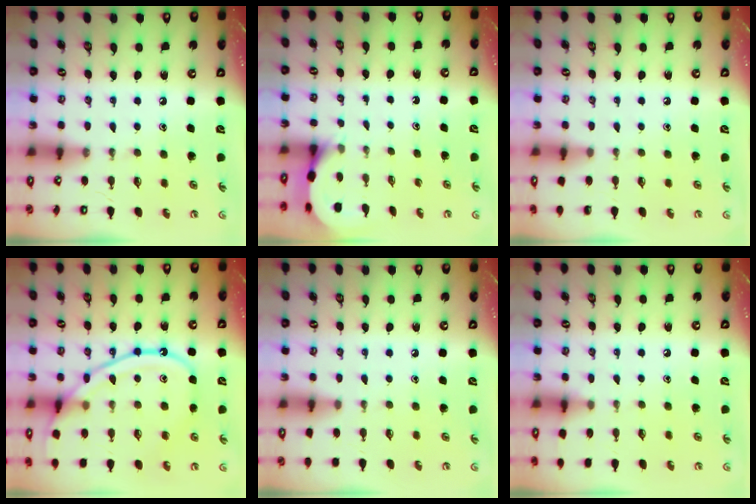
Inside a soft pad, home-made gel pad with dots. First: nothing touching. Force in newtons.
{"total": 3.0, "press": 3.0, "slide": 0.2}
{"total": 0.0}
{"total": 14.2, "press": 14.2, "slide": 1.3}
{"total": 4.2, "press": 4.1, "slide": 0.6}
{"total": 5.3, "press": 5.2, "slide": 0.7}